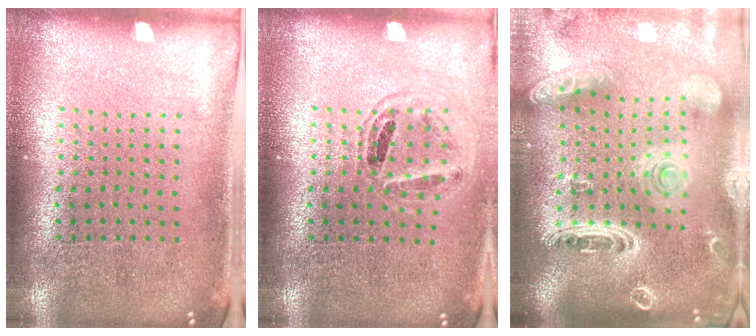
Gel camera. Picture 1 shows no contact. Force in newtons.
{"total": 0.8, "press": 0.8, "slide": 0.1}
{"total": 3.0, "press": 2.5, "slide": 1.6}